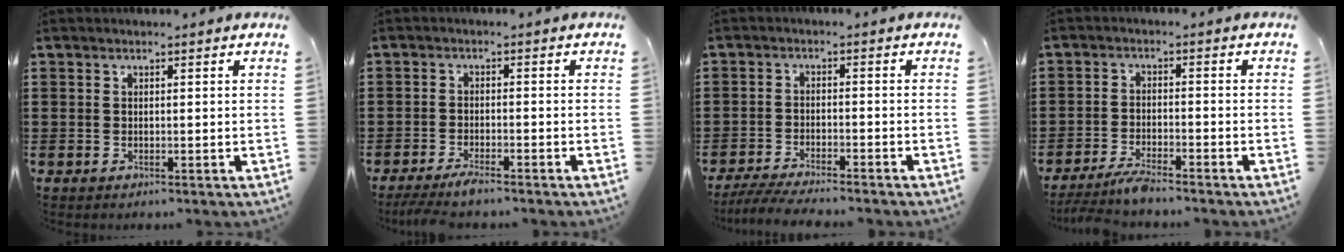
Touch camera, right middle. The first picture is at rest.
{"total": 2.8, "force": [-2.4, 0.1, 1.5], "torque": [-0.033, -0.004, -0.047]}
{"total": 4.1, "force": [-3.9, -0.1, 1.4], "torque": [-0.030, -0.010, -0.077]}
{"total": 3.6, "force": [-3.3, 0.1, 1.6], "torque": [-0.042, -0.008, -0.067]}